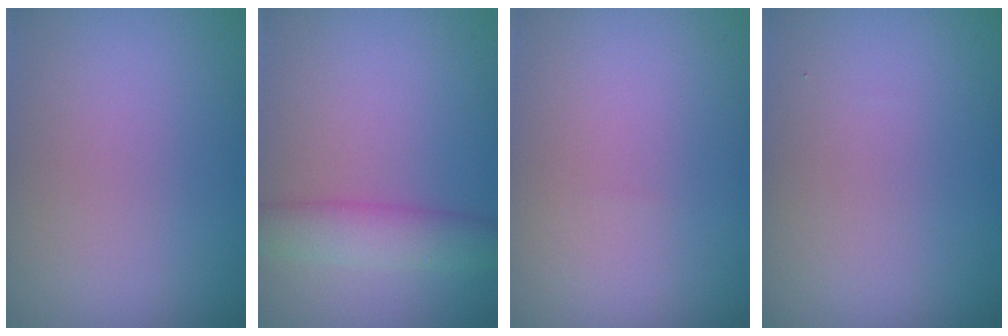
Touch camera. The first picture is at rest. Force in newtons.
{"total": 3.8, "press": 3.8, "slide": 0.1}
{"total": 0.0}
{"total": 0.0}